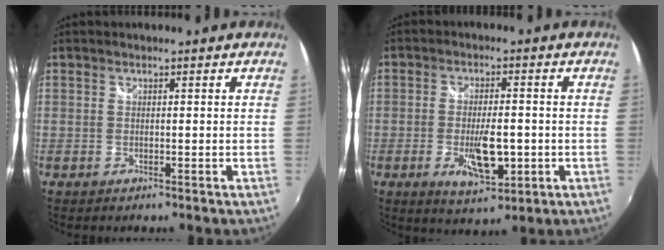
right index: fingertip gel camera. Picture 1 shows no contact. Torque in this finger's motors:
{"motor_torque": [0.22, -0.03, 0.17, 0.05]}